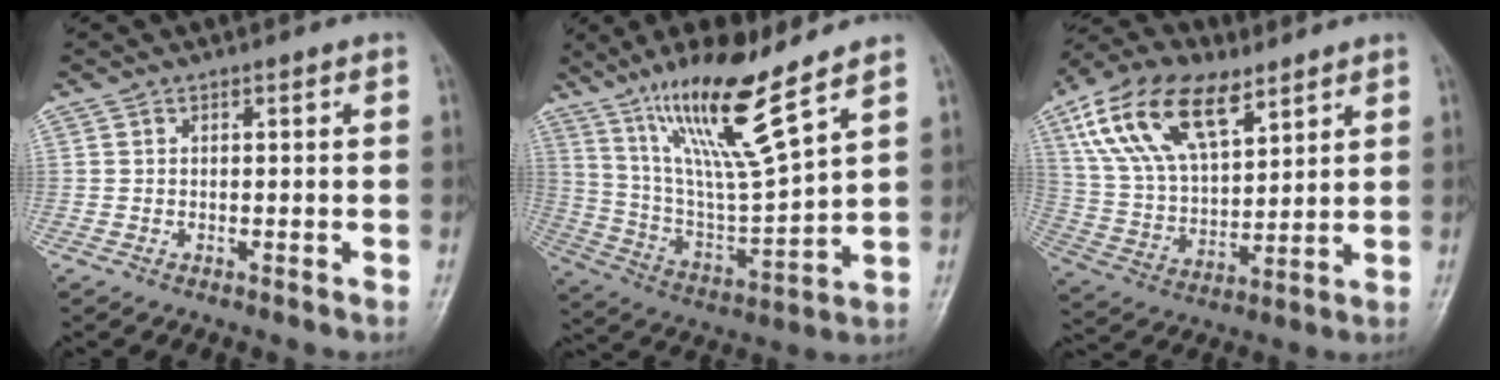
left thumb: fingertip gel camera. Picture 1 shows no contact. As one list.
[{"total": 17.7, "force": [11.7, 2.1, 13.1], "torque": [-0.226, -0.062, 0.226]}, {"total": 19.1, "force": [10.0, 9.9, 12.9], "torque": [-0.220, -0.020, 0.188]}]